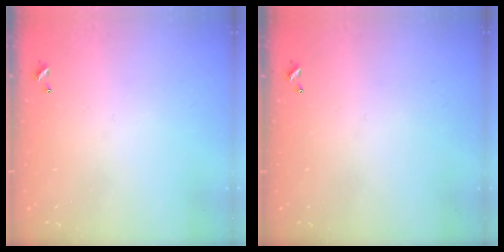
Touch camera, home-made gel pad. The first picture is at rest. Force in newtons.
{"total": 0.0}